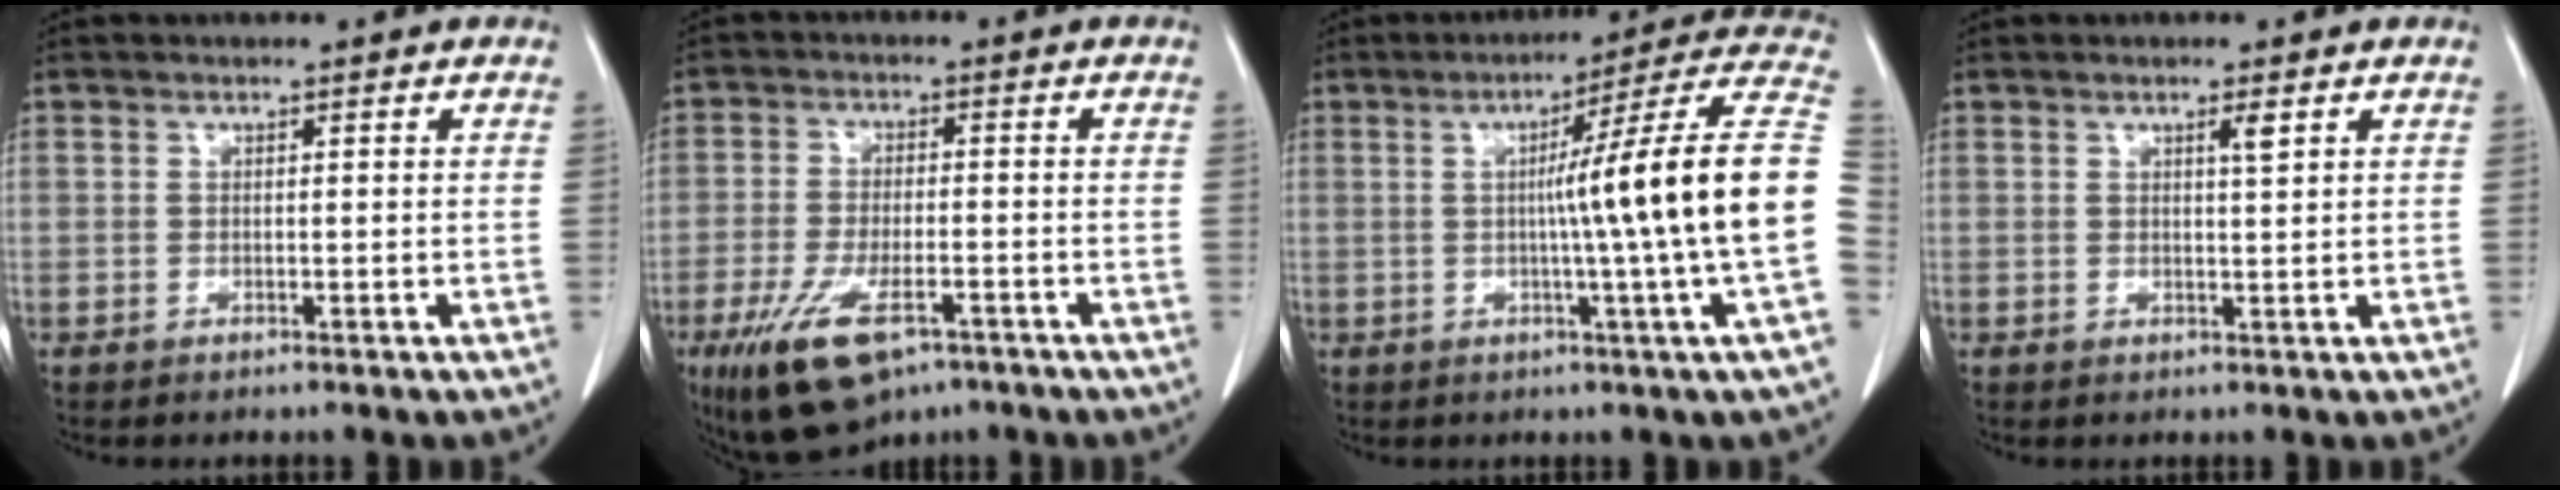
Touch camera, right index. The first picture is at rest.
{"total": 11.3, "force": [-6.8, 4.2, 8.1], "torque": [-0.156, -0.015, -0.110]}
{"total": 18.4, "force": [-0.7, -3.1, 18.1], "torque": [-0.213, 0.009, -0.023]}
{"total": 1.6, "force": [0.9, 0.0, 1.4], "torque": [-0.024, -0.004, 0.013]}